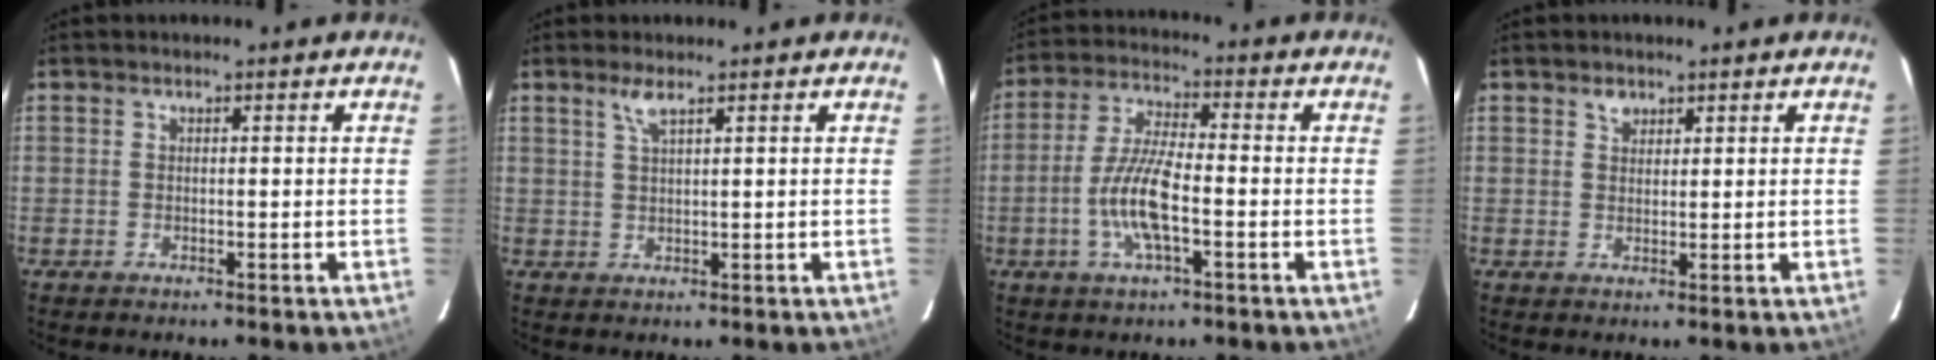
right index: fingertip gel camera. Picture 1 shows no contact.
{"total": 2.3, "force": [1.6, 0.1, 1.7], "torque": [-0.035, 0.002, 0.033]}
{"total": 9.5, "force": [-2.9, 2.3, 8.7], "torque": [-0.180, 0.000, -0.058]}
{"total": 1.9, "force": [1.2, 1.3, 0.5], "torque": [-0.006, 0.005, 0.021]}